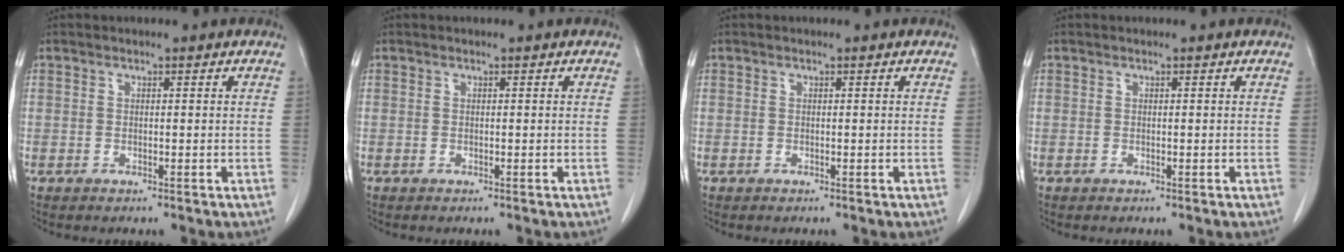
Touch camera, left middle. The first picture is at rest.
{"total": 0.0}
{"total": 0.0}
{"total": 0.0}